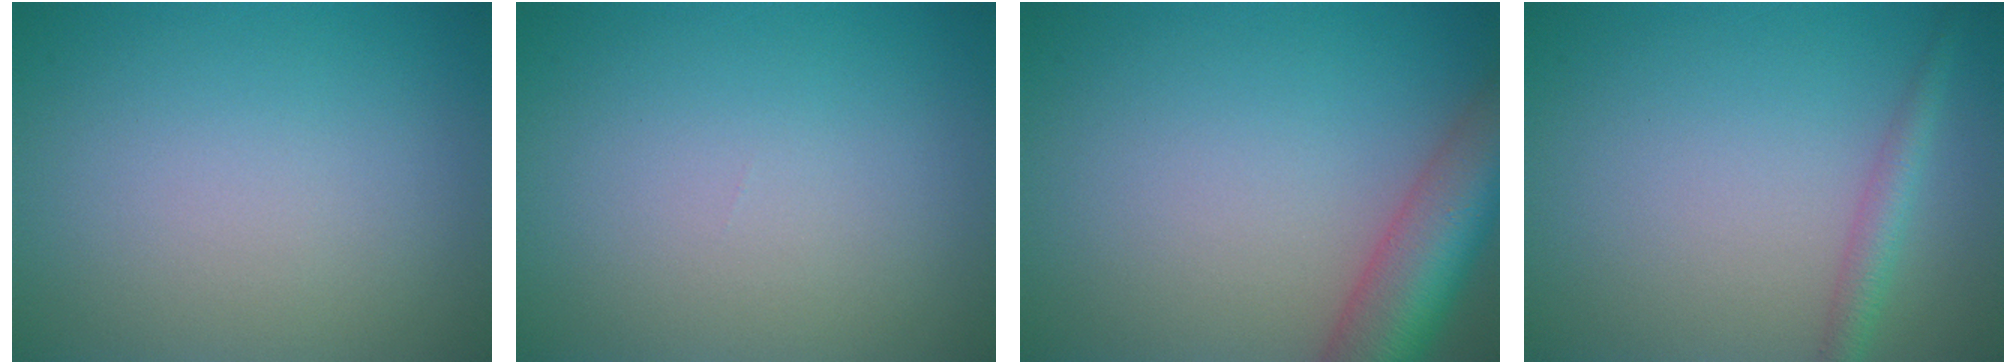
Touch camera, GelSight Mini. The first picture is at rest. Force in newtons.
{"total": 0.0}
{"total": 8.1, "press": 8.1, "slide": 0.4}
{"total": 2.2, "press": 2.2, "slide": 0.1}